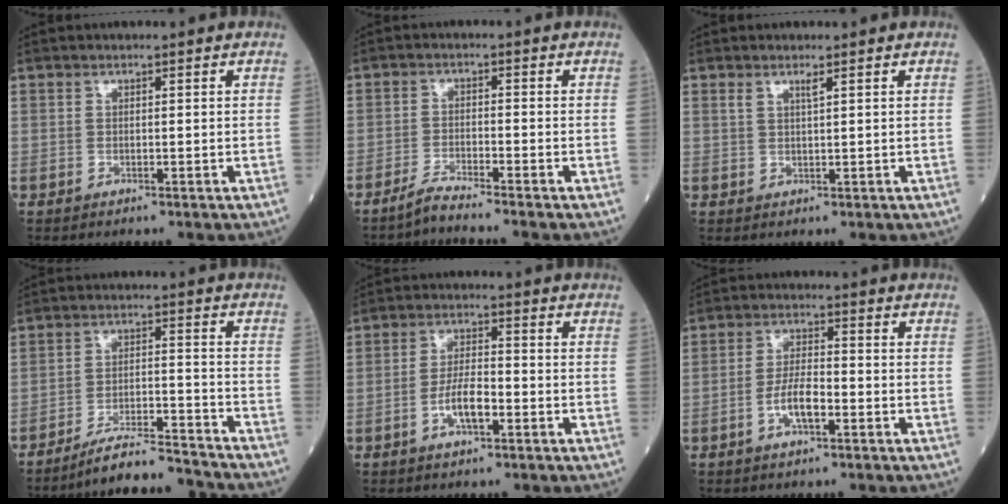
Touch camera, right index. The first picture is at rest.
{"total": 3.2, "force": [-3.0, -1.0, 0.7], "torque": [-0.021, -0.013, -0.063]}
{"total": 1.4, "force": [0.9, -0.1, 1.1], "torque": [-0.025, 0.002, 0.017]}
{"total": 9.8, "force": [-9.5, -0.3, 2.7], "torque": [-0.039, 0.003, -0.164]}
{"total": 5.2, "force": [-2.1, 1.5, 4.6], "torque": [-0.091, 0.006, -0.040]}
{"total": 5.2, "force": [-2.1, 1.5, 4.5], "torque": [-0.091, 0.006, -0.040]}